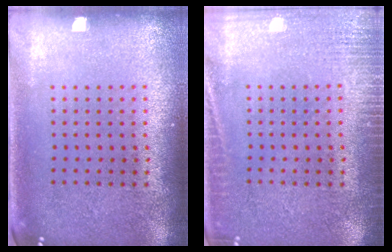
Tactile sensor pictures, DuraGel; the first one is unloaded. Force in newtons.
{"total": 2.7, "press": 2.7, "slide": 0.5}